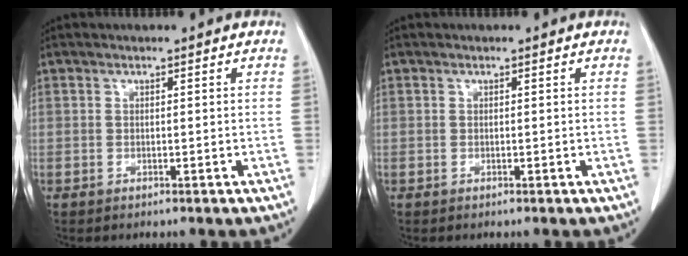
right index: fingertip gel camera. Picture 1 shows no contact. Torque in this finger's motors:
{"motor_torque": [0.00, 0.00, 0.00, 0.00]}